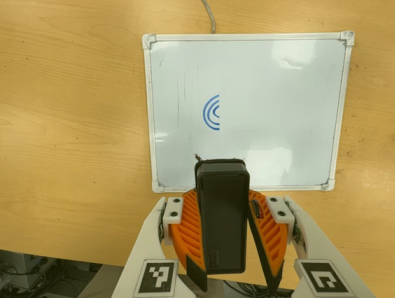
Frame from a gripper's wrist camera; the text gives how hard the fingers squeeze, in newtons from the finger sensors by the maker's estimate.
{"total": 8.8, "left": 9.0, "right": 8.6}